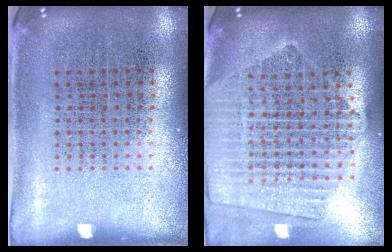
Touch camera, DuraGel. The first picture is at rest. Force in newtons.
{"total": 2.3, "press": 2.1, "slide": 1.1}